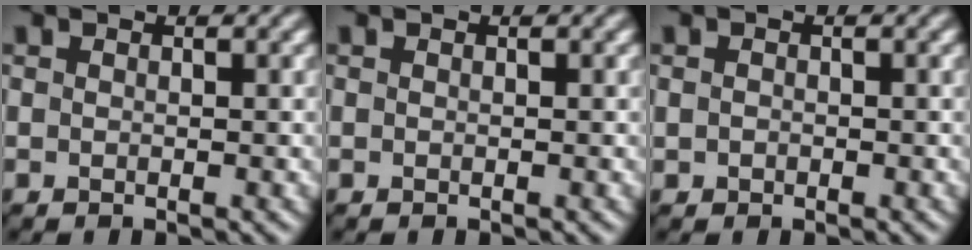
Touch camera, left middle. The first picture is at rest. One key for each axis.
{"total": 0.0}
{"total": 0.6, "fx": -0.2, "fy": 0.6, "fz": 0.1, "tx": 0.002, "ty": -0.002, "tz": -0.006}